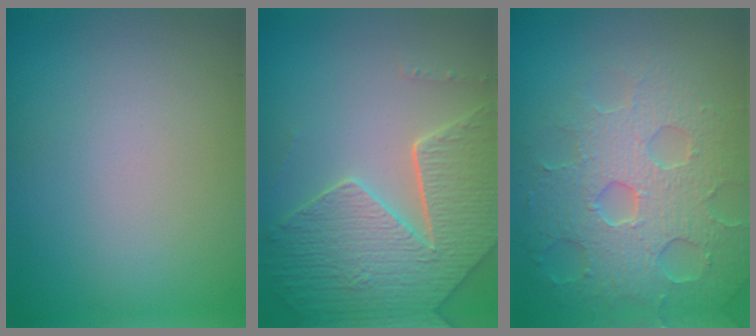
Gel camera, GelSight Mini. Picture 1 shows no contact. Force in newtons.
{"total": 7.6, "press": 5.7, "slide": 5.1}
{"total": 6.5, "press": 5.3, "slide": 3.9}